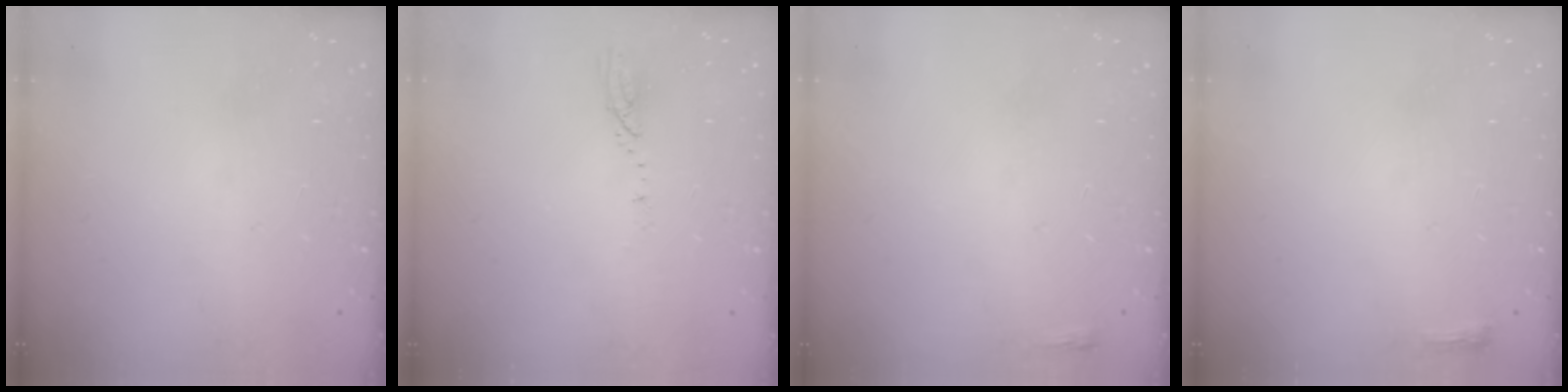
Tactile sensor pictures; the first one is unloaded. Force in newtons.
{"total": 3.0, "press": 3.0, "slide": 0.1}
{"total": 2.0, "press": 2.0, "slide": 0.5}
{"total": 2.6, "press": 2.5, "slide": 0.6}